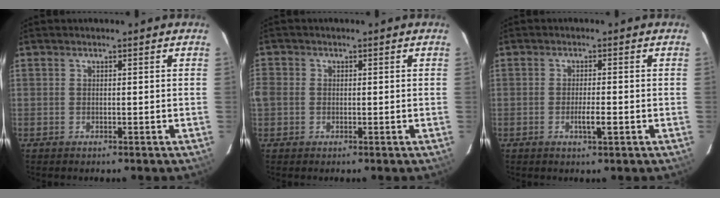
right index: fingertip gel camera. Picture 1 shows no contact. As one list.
[{"total": 3.3, "force": [-0.1, 2.9, 1.7], "torque": [-0.058, 0.015, 0.002]}, {"total": 2.8, "force": [-0.9, 0.2, 2.6], "torque": [-0.047, -0.002, -0.016]}]